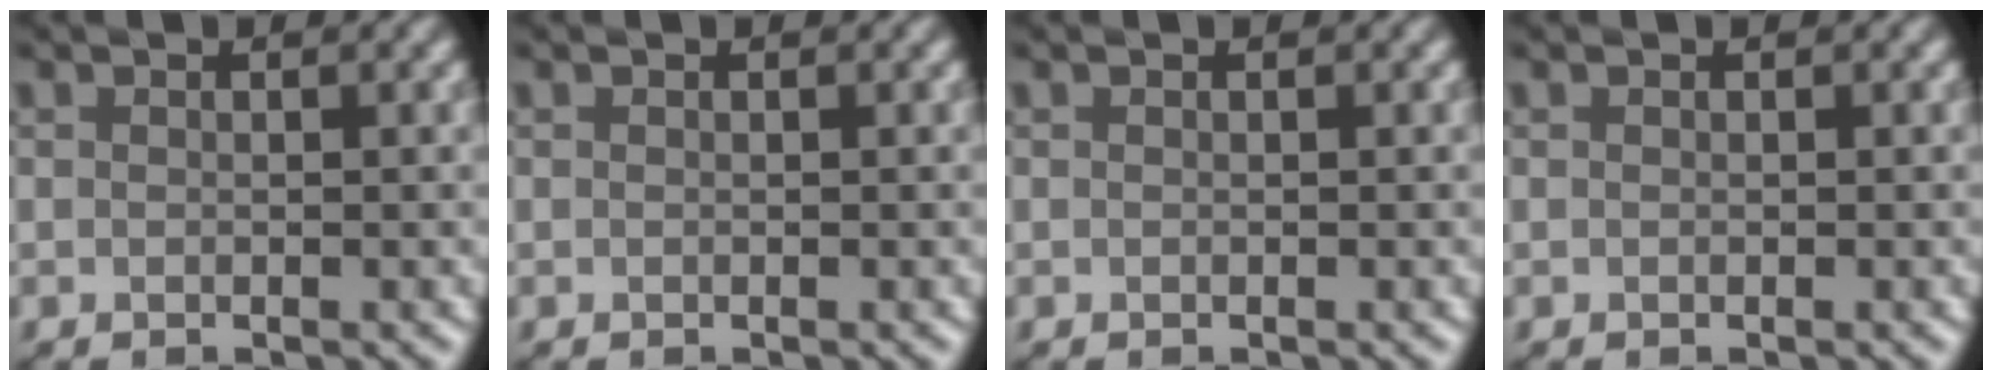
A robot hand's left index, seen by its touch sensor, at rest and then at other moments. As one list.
[{"total": 0.0}, {"total": 0.0}, {"total": 0.0}]